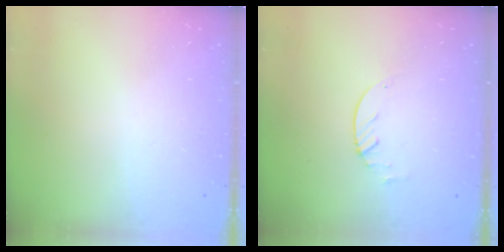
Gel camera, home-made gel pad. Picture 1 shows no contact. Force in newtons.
{"total": 1.9, "press": 1.9, "slide": 0.3}